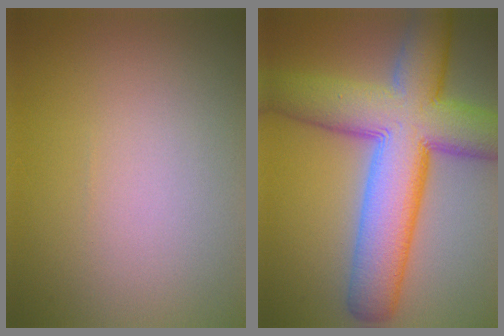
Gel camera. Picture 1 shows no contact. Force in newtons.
{"total": 12.6, "press": 12.6, "slide": 0.6}